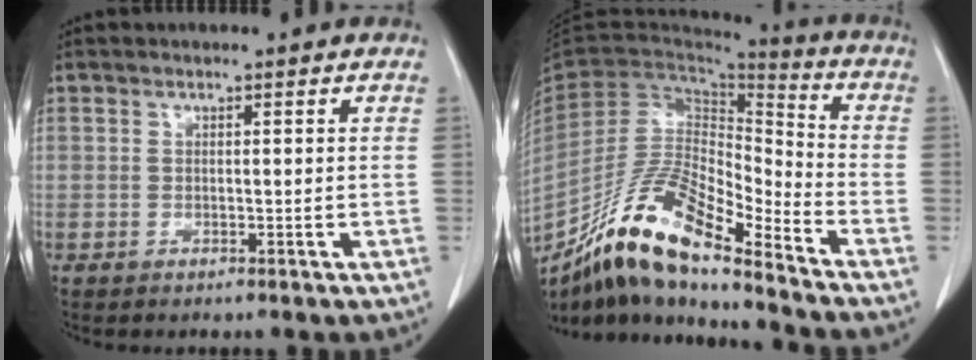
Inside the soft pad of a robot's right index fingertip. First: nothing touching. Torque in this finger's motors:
{"motor_torque": [-0.02, -0.07, -0.09, -0.10]}